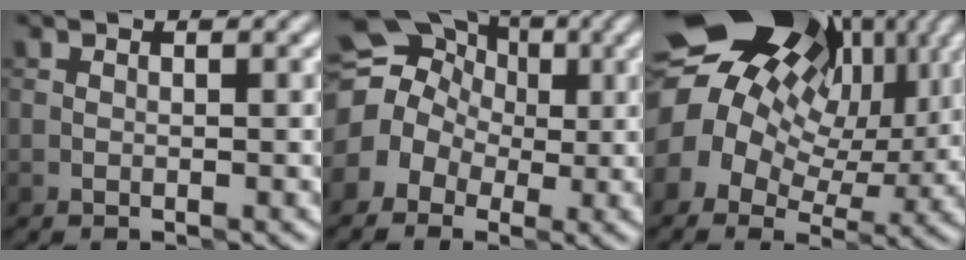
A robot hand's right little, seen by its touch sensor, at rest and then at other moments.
{"total": 11.3, "force": [0.9, 10.0, 5.1], "torque": [-0.104, 0.046, -0.028]}
{"total": 19.0, "force": [6.4, 13.8, 11.3], "torque": [-0.205, 0.042, 0.097]}